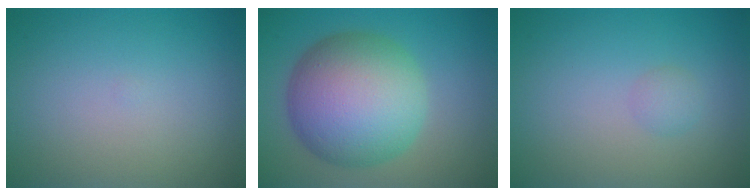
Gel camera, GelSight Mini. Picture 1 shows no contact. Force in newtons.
{"total": 11.5, "press": 11.5, "slide": 0.2}
{"total": 1.0, "press": 1.0, "slide": 0.1}